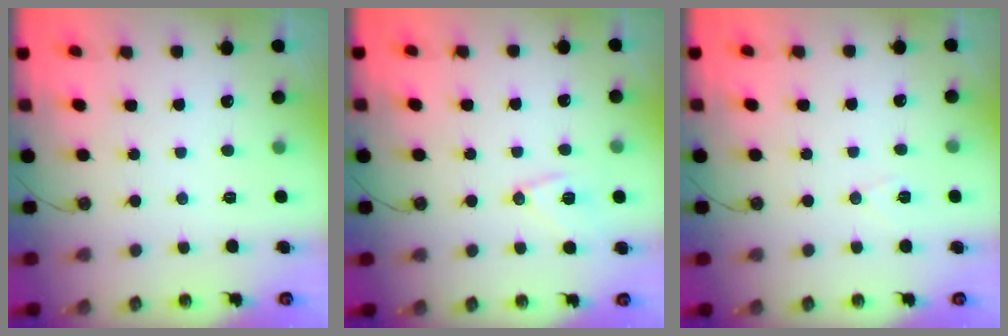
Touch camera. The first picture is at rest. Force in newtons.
{"total": 9.9, "press": 9.9, "slide": 1.0}
{"total": 5.3, "press": 3.0, "slide": 4.4}